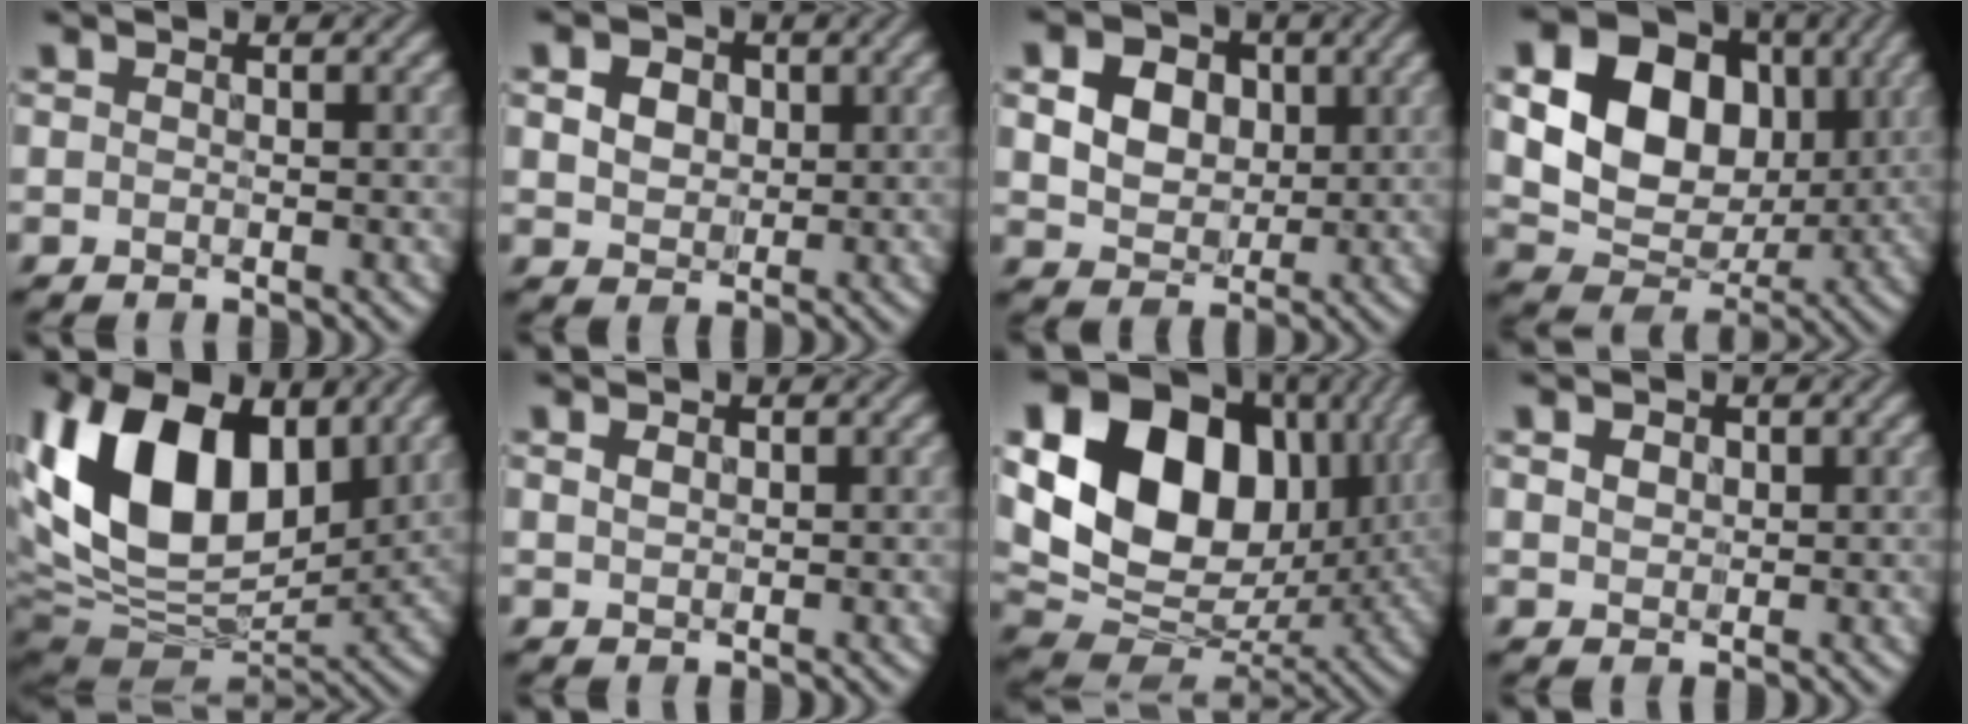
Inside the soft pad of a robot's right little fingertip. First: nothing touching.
{"total": 5.3, "force": [1.8, 4.0, 3.0], "torque": [-0.073, 0.019, 0.020]}
{"total": 11.2, "force": [3.8, 8.8, 5.8], "torque": [-0.126, 0.027, 0.063]}
{"total": 14.2, "force": [2.6, 11.0, 8.6], "torque": [-0.161, 0.026, 0.045]}
{"total": 16.4, "force": [4.4, 10.0, 12.2], "torque": [-0.247, 0.022, 0.069]}
{"total": 0.6, "force": [0.1, 0.4, 0.3], "torque": [-0.012, -0.002, 0.008]}
{"total": 18.2, "force": [4.4, 13.5, 11.5], "torque": [-0.218, 0.014, 0.085]}
{"total": 1.6, "force": [0.5, 1.3, 0.8], "torque": [-0.020, 0.004, 0.004]}